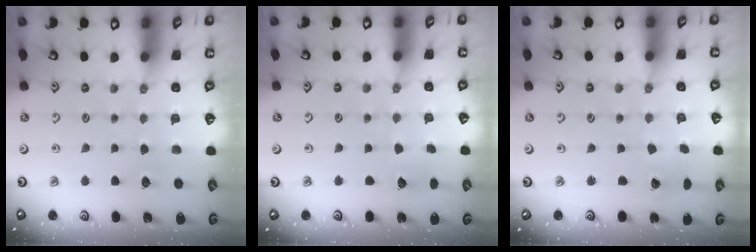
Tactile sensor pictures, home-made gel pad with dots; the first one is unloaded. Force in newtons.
{"total": 2.8, "press": 2.8, "slide": 0.3}
{"total": 2.6, "press": 2.6, "slide": 0.1}